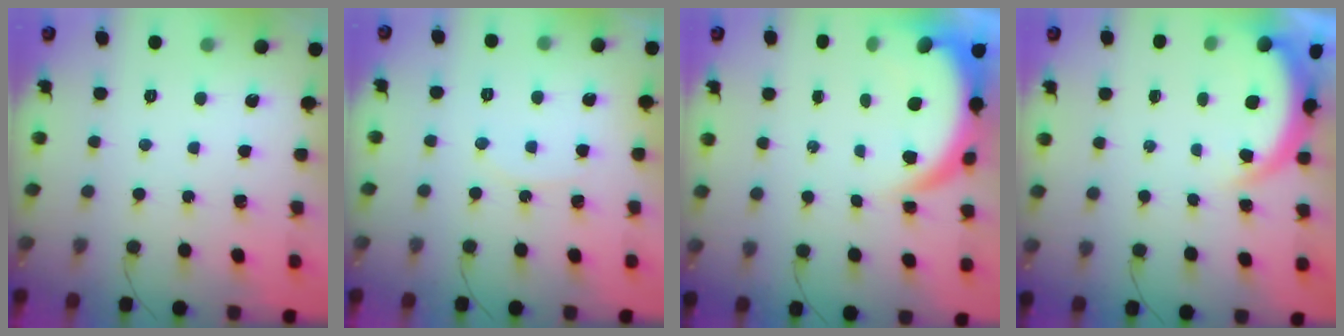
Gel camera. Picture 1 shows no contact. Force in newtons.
{"total": 4.4, "press": 4.4, "slide": 0.5}
{"total": 6.4, "press": 6.4, "slide": 0.8}
{"total": 4.9, "press": 4.8, "slide": 0.8}